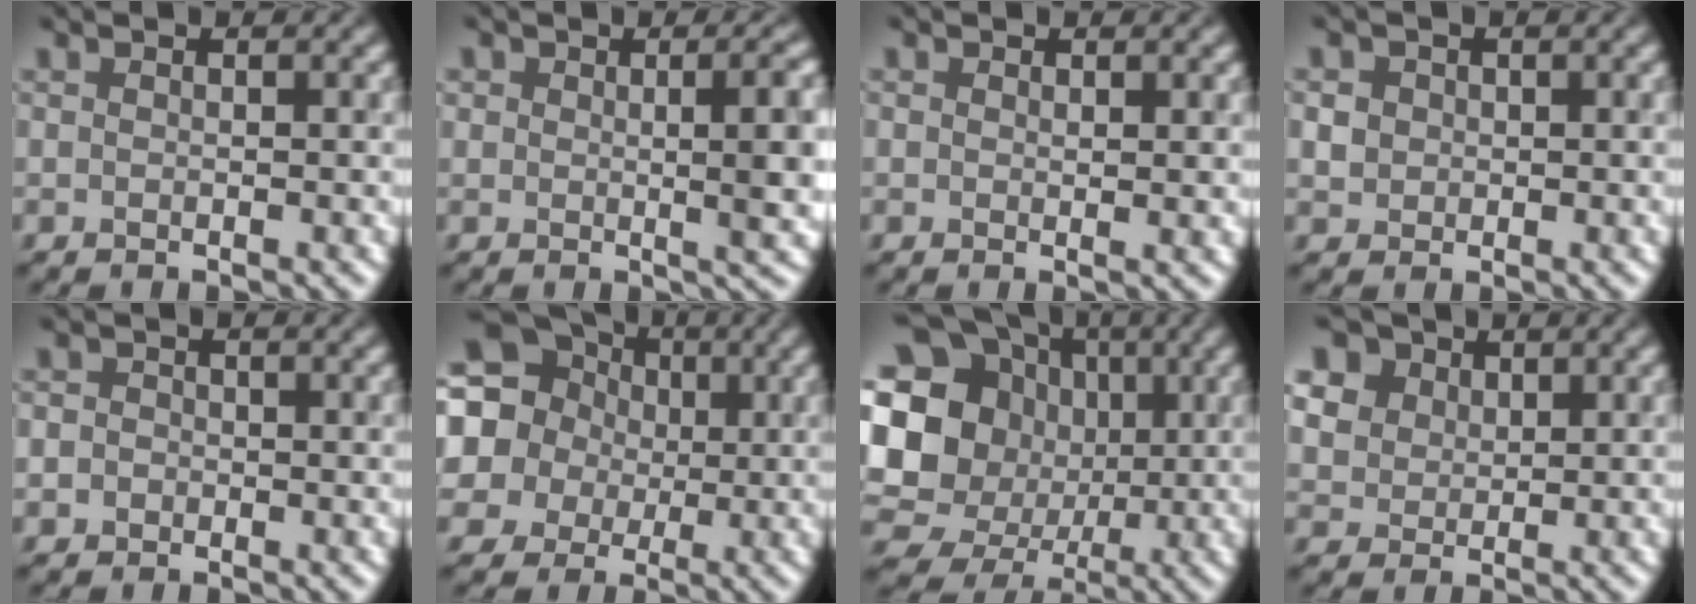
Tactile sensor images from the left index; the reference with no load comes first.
{"total": 4.5, "force": [0.7, 1.4, 4.2], "torque": [-0.047, 0.001, 0.009]}
{"total": 0.7, "force": [0.3, 0.3, 0.6], "torque": [-0.006, -0.004, 0.005]}
{"total": 2.1, "force": [0.6, 1.9, 0.8], "torque": [-0.018, 0.008, 0.014]}
{"total": 2.2, "force": [0.2, 2.1, 0.8], "torque": [0.011, 0.012, -0.023]}
{"total": 17.3, "force": [4.2, 15.5, 6.4], "torque": [-0.178, 0.018, 0.035]}
{"total": 20.8, "force": [1.8, 18.9, 8.6], "torque": [-0.204, 0.017, -0.003]}
{"total": 10.6, "force": [5.8, 7.6, 4.8], "torque": [-0.128, 0.031, 0.089]}